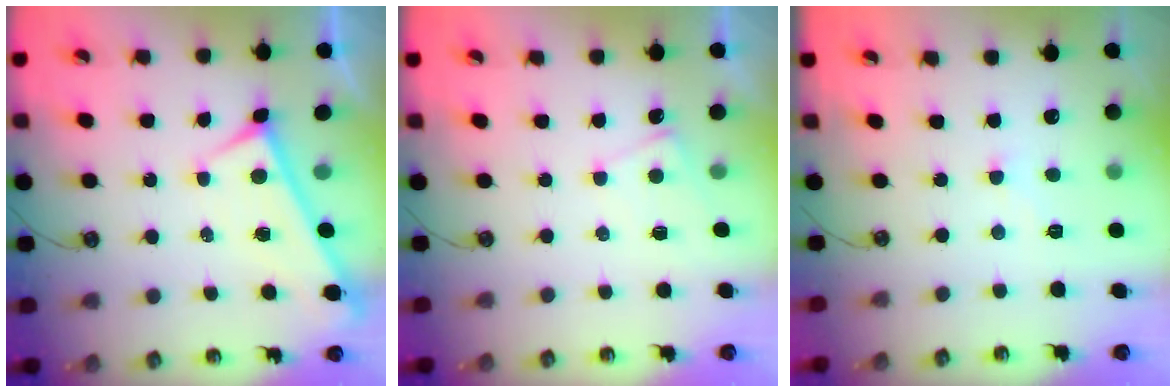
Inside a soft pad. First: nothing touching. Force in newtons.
{"total": 2.6, "press": 2.6, "slide": 0.3}
{"total": 0.5, "press": 0.1, "slide": 0.5}